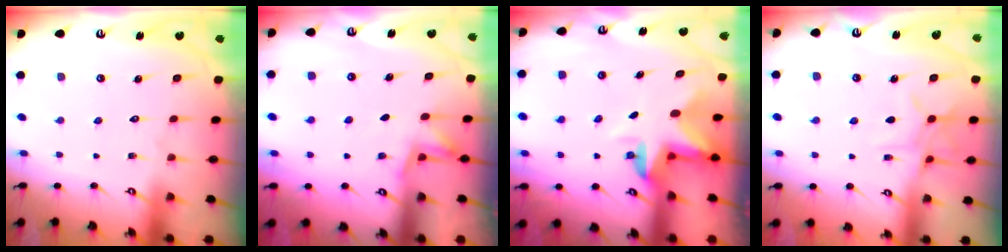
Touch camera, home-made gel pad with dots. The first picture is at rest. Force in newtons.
{"total": 3.7, "press": 3.4, "slide": 1.4}
{"total": 3.9, "press": 3.9, "slide": 0.3}
{"total": 7.7, "press": 7.7, "slide": 0.6}